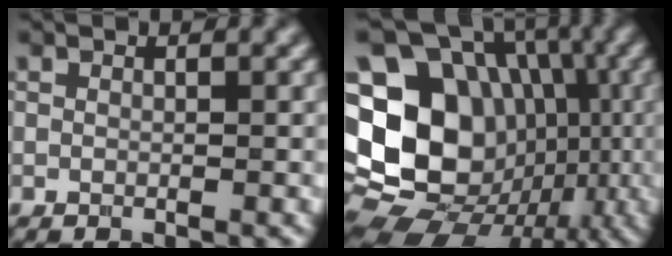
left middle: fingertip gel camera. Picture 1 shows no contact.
{"total": 20.9, "force": [-1.6, 17.6, 11.1], "torque": [-0.188, 0.006, -0.047]}